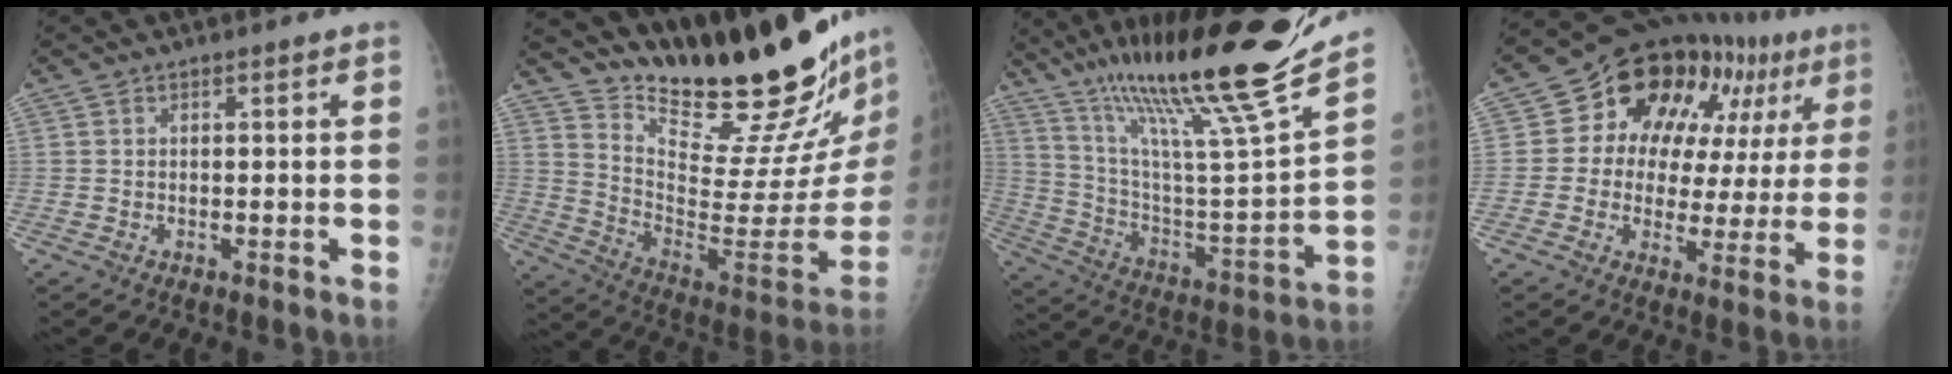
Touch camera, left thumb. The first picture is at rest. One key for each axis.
{"total": 30.3, "fx": 25.8, "fy": 5.1, "fz": 15.0, "tx": -0.209, "ty": -0.191, "tz": 0.373}
{"total": 28.5, "fx": 21.5, "fy": 1.8, "fz": 18.7, "tx": -0.292, "ty": -0.093, "tz": 0.359}
{"total": 20.3, "fx": 7.9, "fy": 12.6, "fz": 13.8, "tx": -0.135, "ty": 0.013, "tz": 0.109}